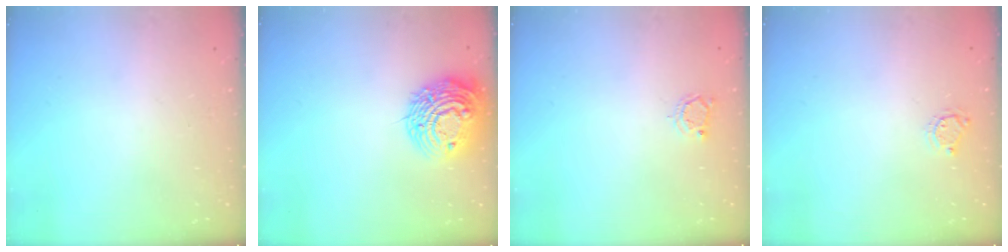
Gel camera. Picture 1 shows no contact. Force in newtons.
{"total": 14.1, "press": 14.0, "slide": 1.1}
{"total": 3.0, "press": 3.0, "slide": 0.3}
{"total": 4.1, "press": 4.1, "slide": 0.4}